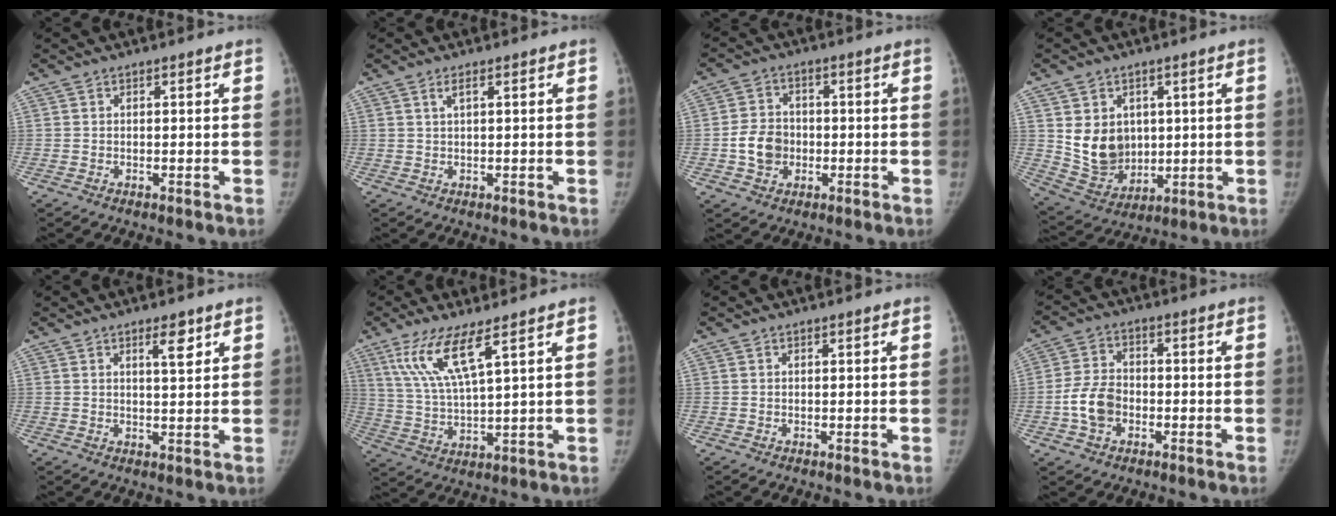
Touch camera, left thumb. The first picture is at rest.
{"total": 1.6, "force": [0.8, 0.3, 1.3], "torque": [-0.031, 0.003, 0.018]}
{"total": 7.1, "force": [-1.3, 6.0, 3.5], "torque": [-0.040, 0.011, -0.029]}
{"total": 11.2, "force": [2.0, 9.1, 6.2], "torque": [-0.062, -0.024, 0.061]}
{"total": 3.7, "force": [2.2, 1.0, 2.8], "torque": [-0.034, -0.014, 0.035]}
{"total": 10.1, "force": [5.8, 1.6, 8.1], "torque": [-0.173, -0.027, 0.123]}
{"total": 0.0}
{"total": 7.3, "force": [-2.1, 5.4, 4.5], "torque": [-0.072, 0.015, -0.046]}